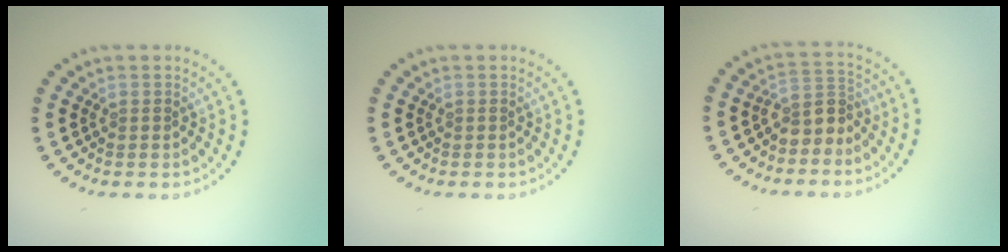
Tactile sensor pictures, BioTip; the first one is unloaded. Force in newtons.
{"total": 0.0}
{"total": 2.4, "press": 1.9, "slide": 1.4}